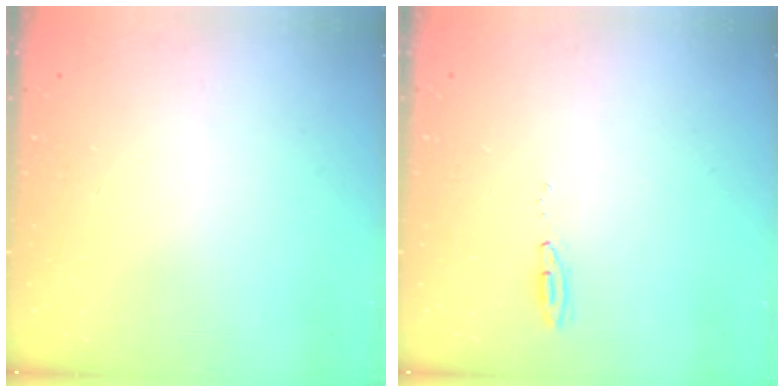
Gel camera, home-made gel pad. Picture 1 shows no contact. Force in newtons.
{"total": 11.2, "press": 5.8, "slide": 9.6}